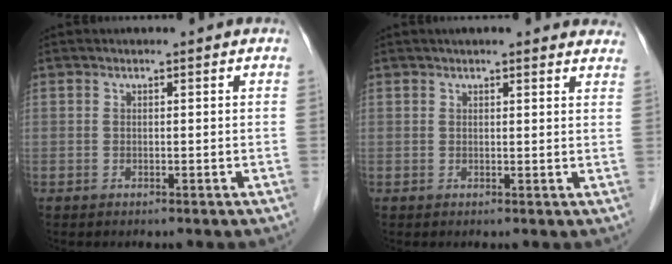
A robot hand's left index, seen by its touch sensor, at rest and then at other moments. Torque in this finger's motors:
{"motor_torque": [0.60, -0.20, 0.05, 0.00]}